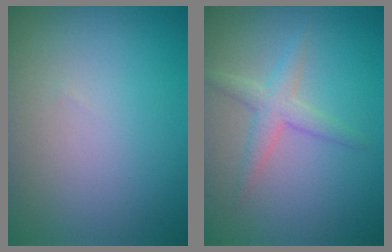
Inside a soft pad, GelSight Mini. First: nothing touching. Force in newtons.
{"total": 2.3, "press": 2.3, "slide": 0.1}